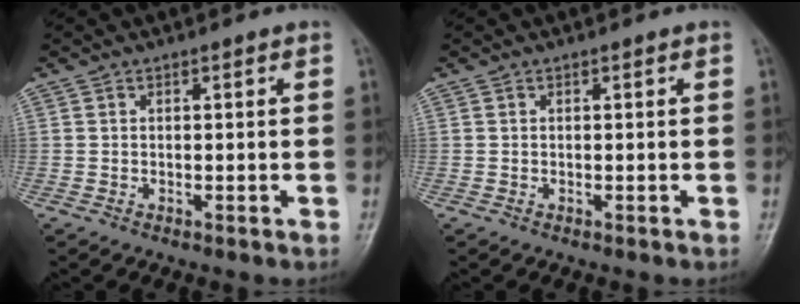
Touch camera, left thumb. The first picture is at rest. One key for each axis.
{"total": 0.0}